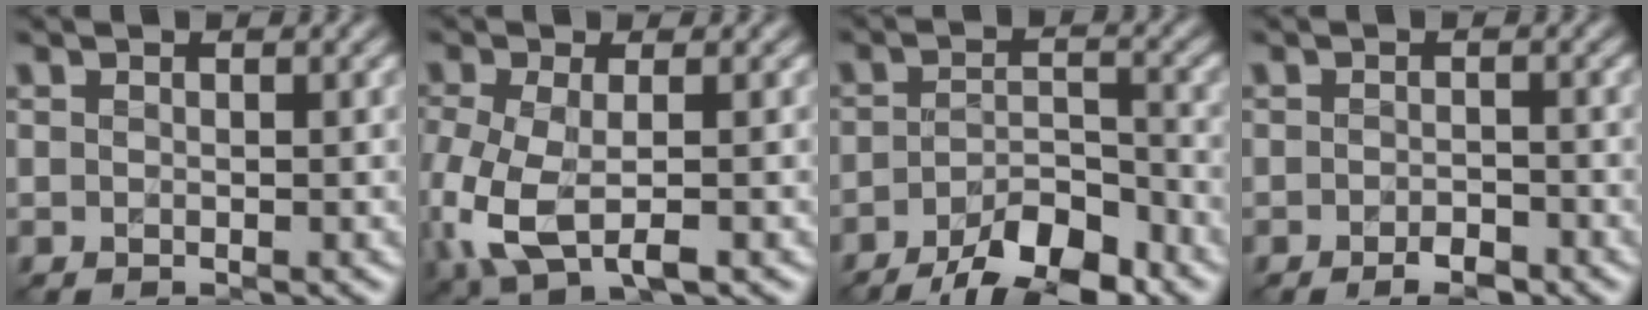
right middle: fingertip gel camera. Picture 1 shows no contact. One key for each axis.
{"total": 5.9, "fx": -1.5, "fy": 2.9, "fz": 5.0, "tx": -0.127, "ty": -0.012, "tz": -0.031}
{"total": 6.9, "fx": -4.9, "fy": 2.1, "fz": 4.4, "tx": -0.070, "ty": 0.000, "tz": -0.082}
{"total": 2.0, "fx": -1.3, "fy": 0.7, "fz": 1.3, "tx": -0.020, "ty": -0.002, "tz": -0.022}